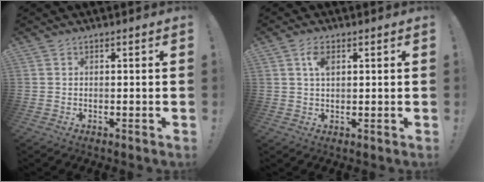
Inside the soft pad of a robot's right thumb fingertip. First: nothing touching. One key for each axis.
{"total": 4.1, "fx": 1.4, "fy": 2.2, "fz": 3.2, "tx": -0.055, "ty": 0.001, "tz": 0.021}